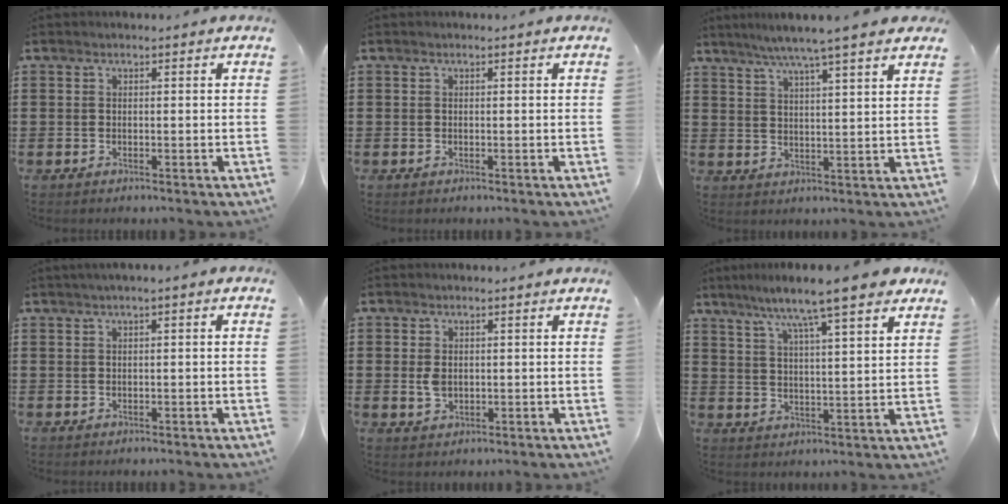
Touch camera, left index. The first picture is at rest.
{"total": 0.0}
{"total": 6.2, "force": [5.1, -0.5, 3.6], "torque": [-0.084, -0.017, 0.086]}
{"total": 1.1, "force": [-0.2, 0.2, 1.0], "torque": [-0.017, -0.003, -0.003]}
{"total": 2.5, "force": [0.1, 1.7, 1.9], "torque": [-0.054, -0.001, -0.003]}
{"total": 8.8, "force": [7.1, 0.3, 5.2], "torque": [-0.118, -0.026, 0.117]}